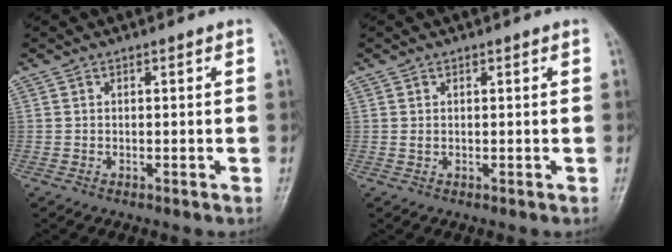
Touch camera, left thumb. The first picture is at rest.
{"total": 0.7, "force": [0.4, 0.5, 0.4], "torque": [-0.004, -0.002, 0.006]}